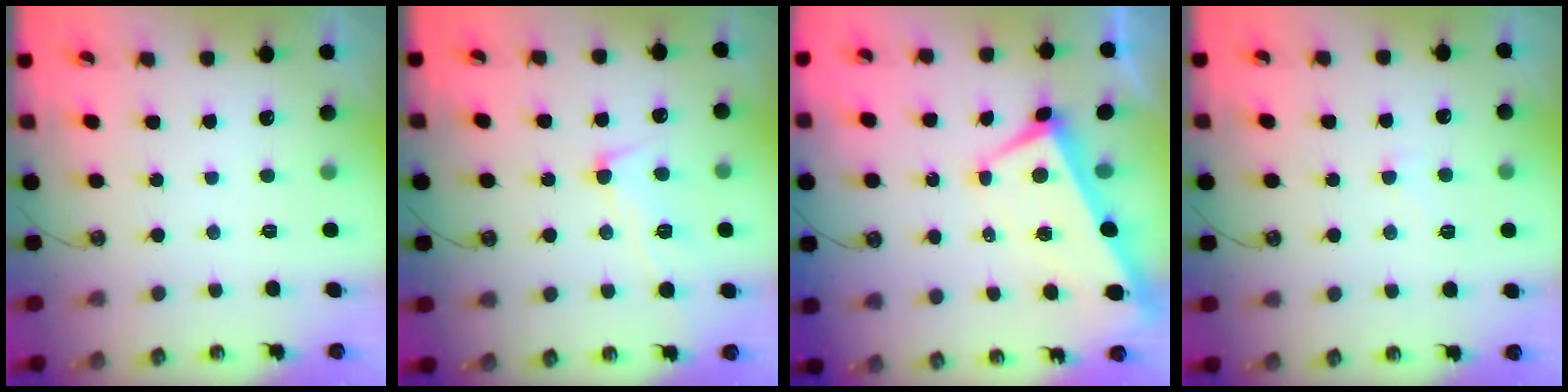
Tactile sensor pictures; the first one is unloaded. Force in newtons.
{"total": 3.8, "press": 3.7, "slide": 1.0}
{"total": 1.7, "press": 1.5, "slide": 0.8}
{"total": 3.9, "press": 3.8, "slide": 0.5}